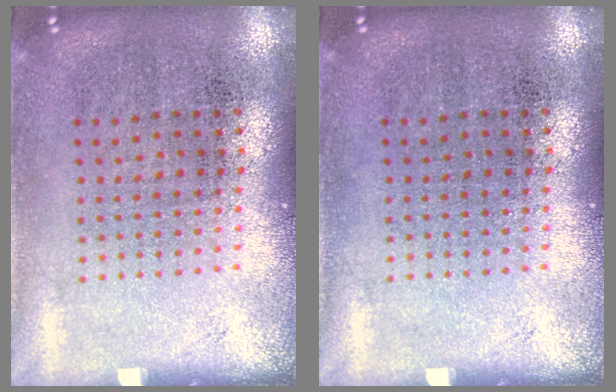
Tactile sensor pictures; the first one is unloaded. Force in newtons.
{"total": 0.0}